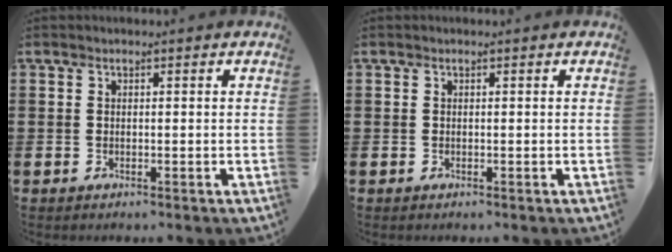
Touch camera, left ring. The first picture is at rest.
{"total": 0.0}